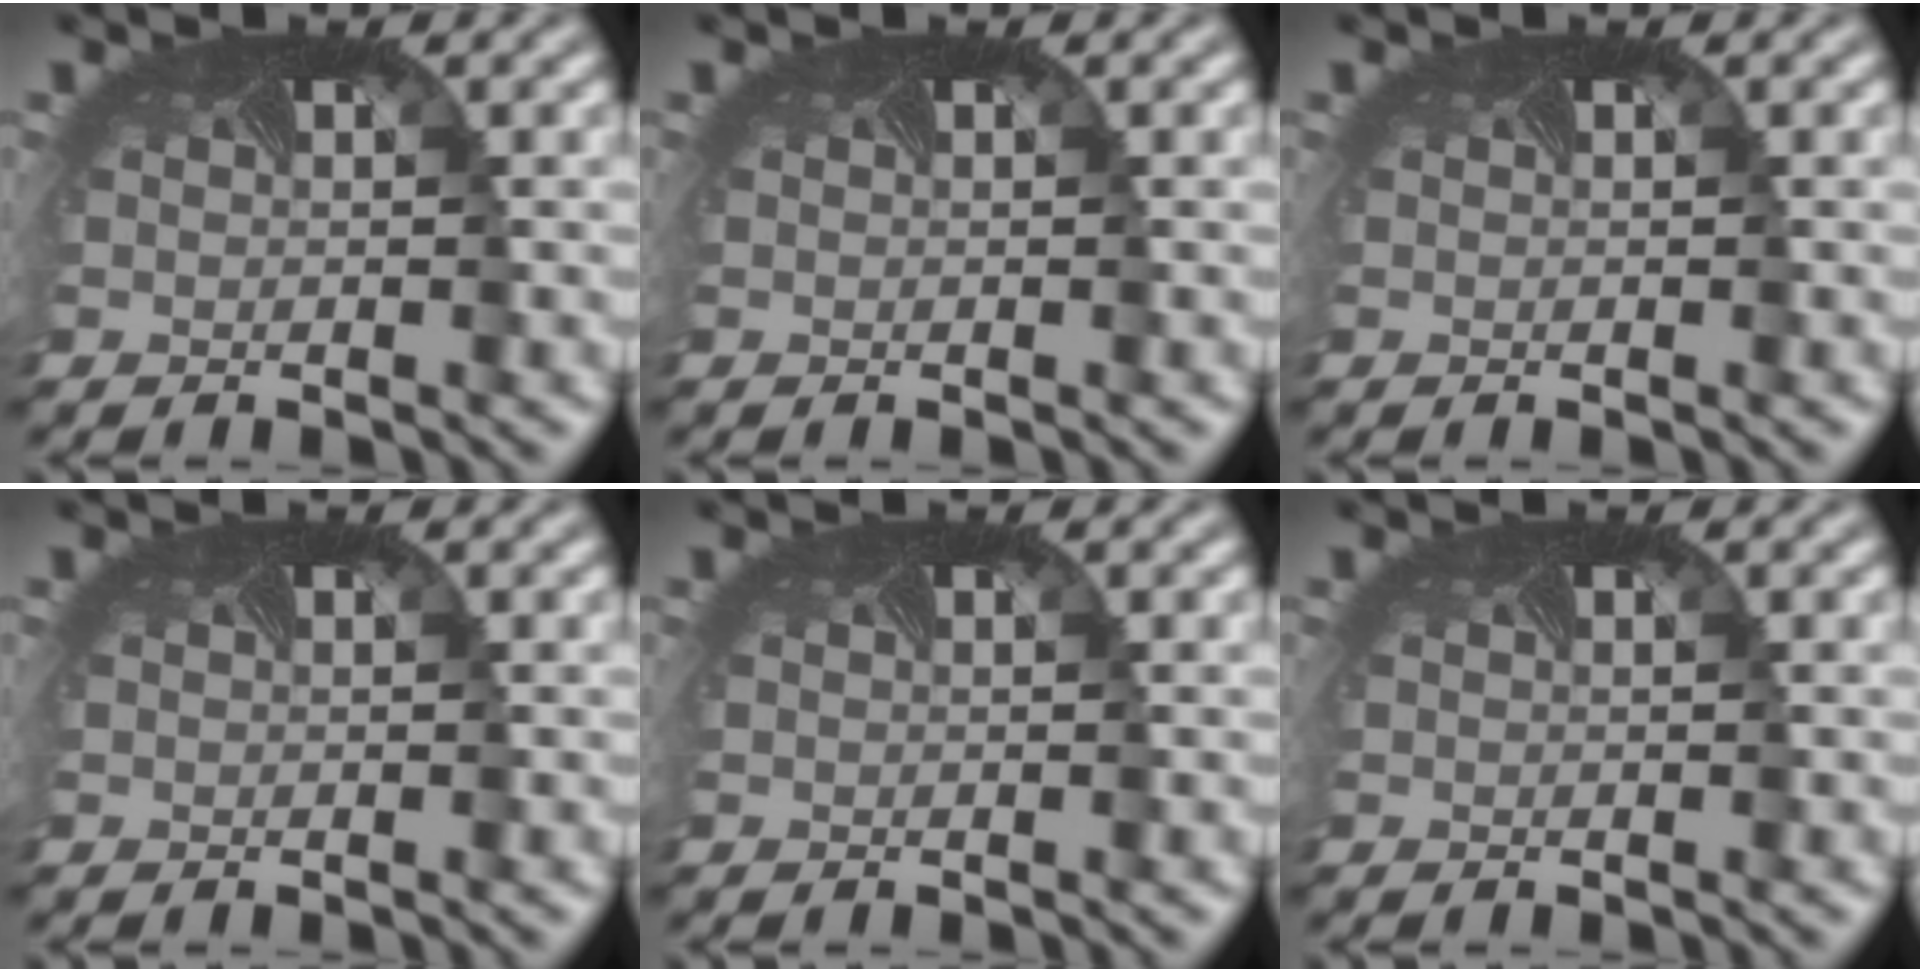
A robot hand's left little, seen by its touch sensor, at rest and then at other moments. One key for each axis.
{"total": 0.0}
{"total": 0.0}
{"total": 0.0}
{"total": 0.0}
{"total": 0.0}